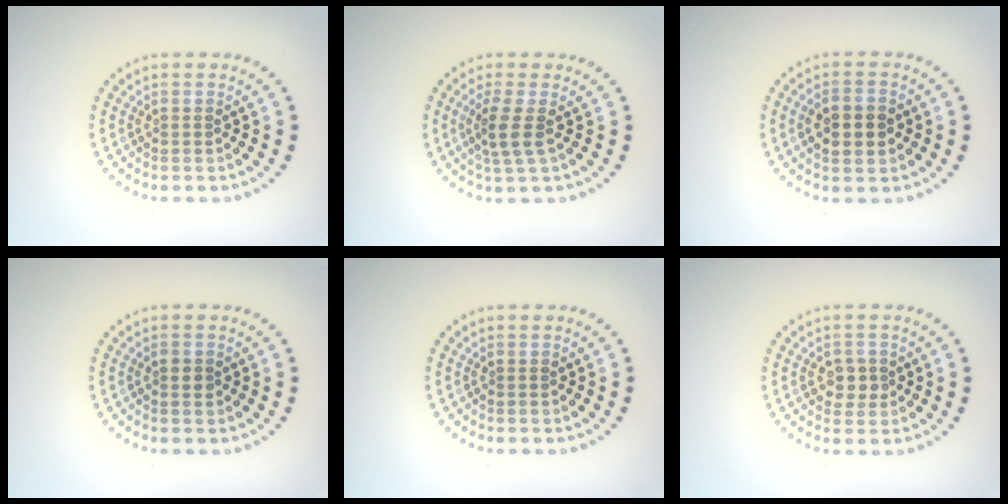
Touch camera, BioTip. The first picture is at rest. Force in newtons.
{"total": 2.5, "press": 1.9, "slide": 1.6}
{"total": 4.1, "press": 4.1, "slide": 0.1}
{"total": 1.0, "press": 1.0, "slide": 0.1}
{"total": 0.0}
{"total": 2.1, "press": 2.1, "slide": 0.4}